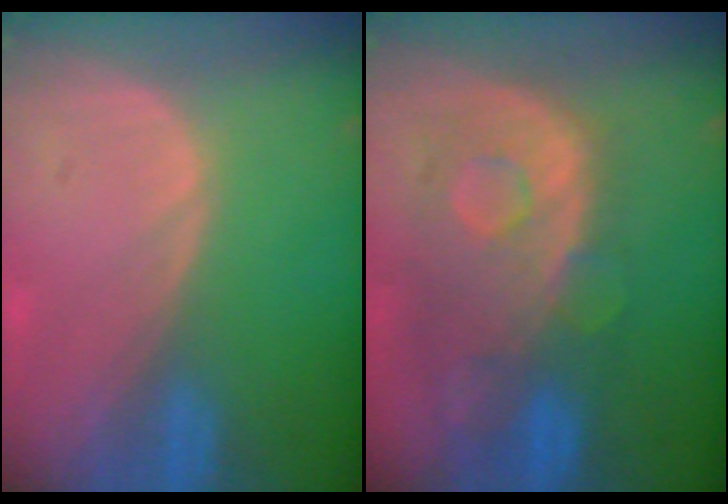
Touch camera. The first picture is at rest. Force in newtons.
{"total": 10.8, "press": 9.5, "slide": 5.1}